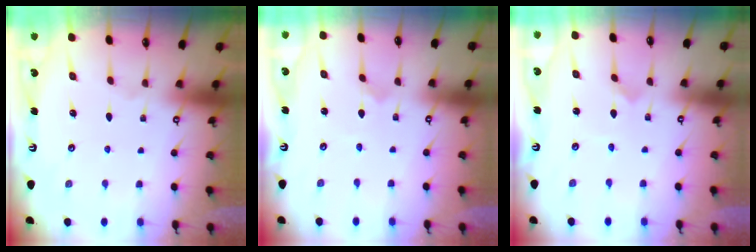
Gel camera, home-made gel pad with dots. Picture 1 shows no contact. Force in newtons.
{"total": 0.0}
{"total": 0.0}